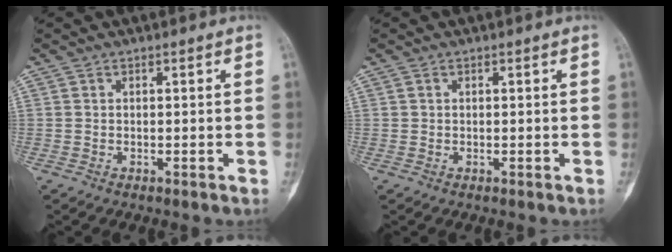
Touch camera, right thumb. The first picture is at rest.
{"total": 0.0}